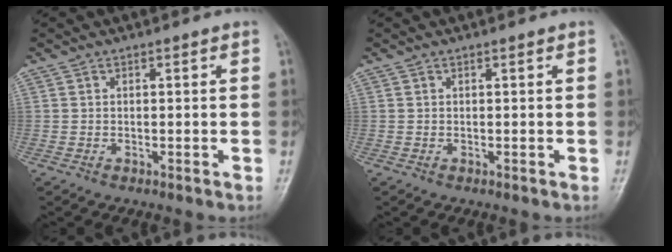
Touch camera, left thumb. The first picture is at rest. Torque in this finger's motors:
{"motor_torque": [0.00, 0.00, 0.00, -0.01, 0.00]}